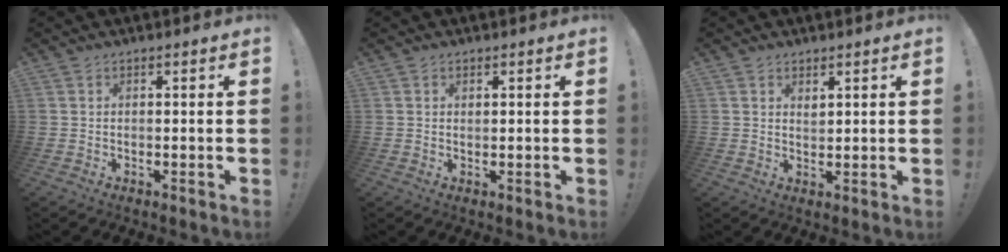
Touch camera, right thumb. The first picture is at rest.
{"total": 0.7, "force": [0.5, 0.5, 0.0], "torque": [0.001, 0.000, 0.011]}
{"total": 2.4, "force": [1.7, 1.5, 0.7], "torque": [-0.002, -0.009, 0.030]}